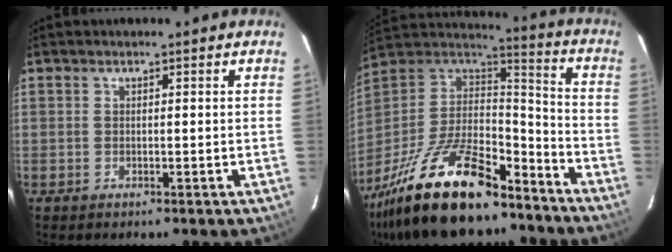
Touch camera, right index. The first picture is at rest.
{"total": 29.7, "force": [-20.5, 11.2, 18.3], "torque": [-0.365, -0.022, -0.331]}